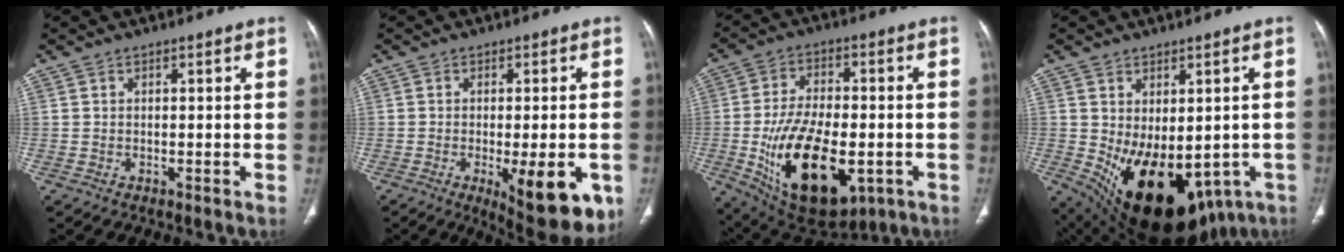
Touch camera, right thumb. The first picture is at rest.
{"total": 13.4, "force": [-4.5, 4.5, 11.8], "torque": [-0.130, -0.012, -0.048]}
{"total": 22.0, "force": [-5.7, 11.6, 17.8], "torque": [-0.299, 0.000, -0.068]}
{"total": 20.8, "force": [-5.5, 12.4, 15.8], "torque": [-0.216, -0.013, -0.044]}